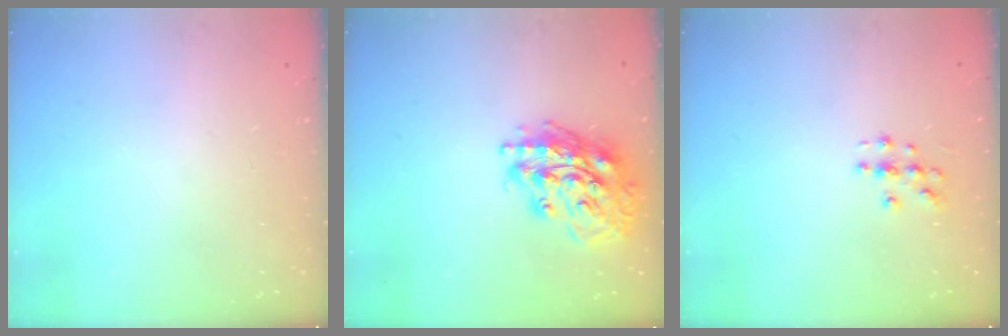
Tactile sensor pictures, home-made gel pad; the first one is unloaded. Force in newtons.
{"total": 18.0, "press": 17.9, "slide": 2.1}
{"total": 3.1, "press": 3.1, "slide": 0.2}